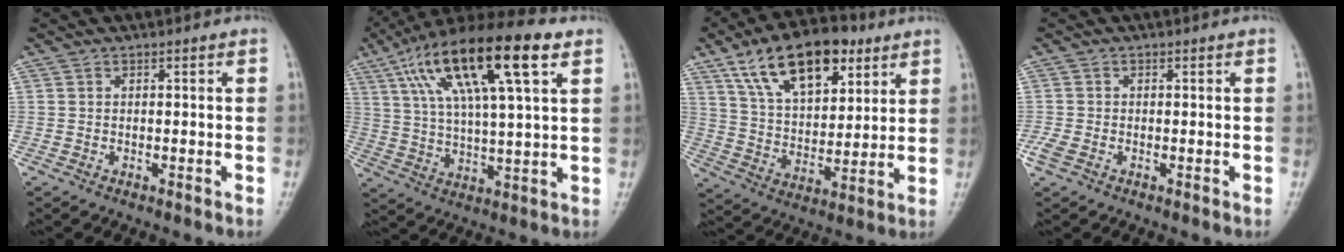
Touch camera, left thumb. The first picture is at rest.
{"total": 21.6, "force": [9.8, 5.9, 18.4], "torque": [-0.326, 0.005, 0.167]}
{"total": 18.5, "force": [10.1, 9.4, 12.4], "torque": [-0.166, -0.029, 0.176]}
{"total": 2.7, "force": [-1.4, 1.7, 1.6], "torque": [-0.046, -0.001, -0.027]}